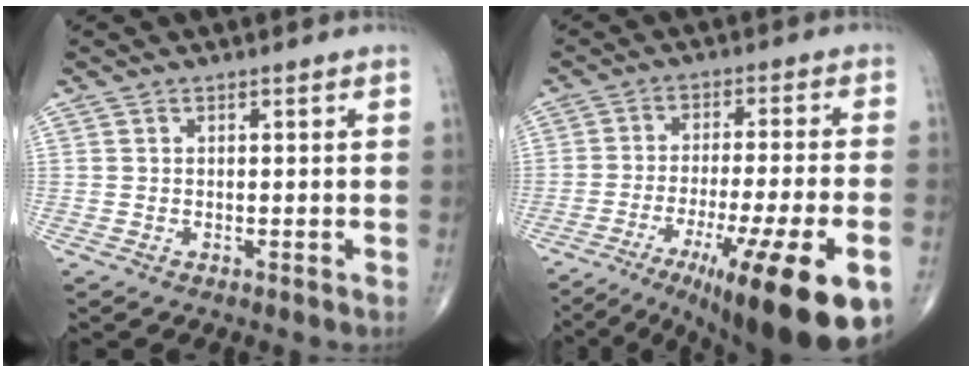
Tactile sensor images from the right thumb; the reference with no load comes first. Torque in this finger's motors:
{"motor_torque": [2.42, 2.58, 0.29, -0.36, 0.10]}